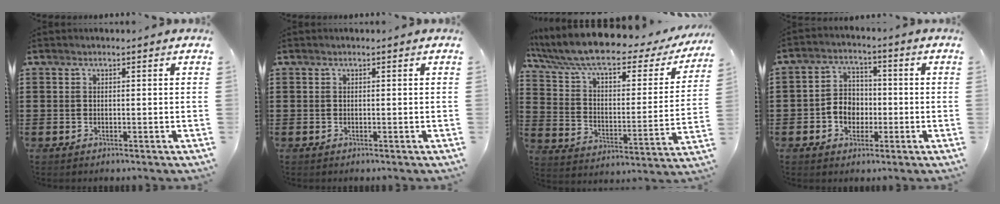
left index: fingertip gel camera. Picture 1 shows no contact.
{"total": 0.0}
{"total": 8.7, "force": [6.9, 1.9, 5.1], "torque": [-0.125, -0.043, 0.115]}
{"total": 4.8, "force": [-1.5, 4.1, 2.0], "torque": [-0.048, 0.012, -0.032]}